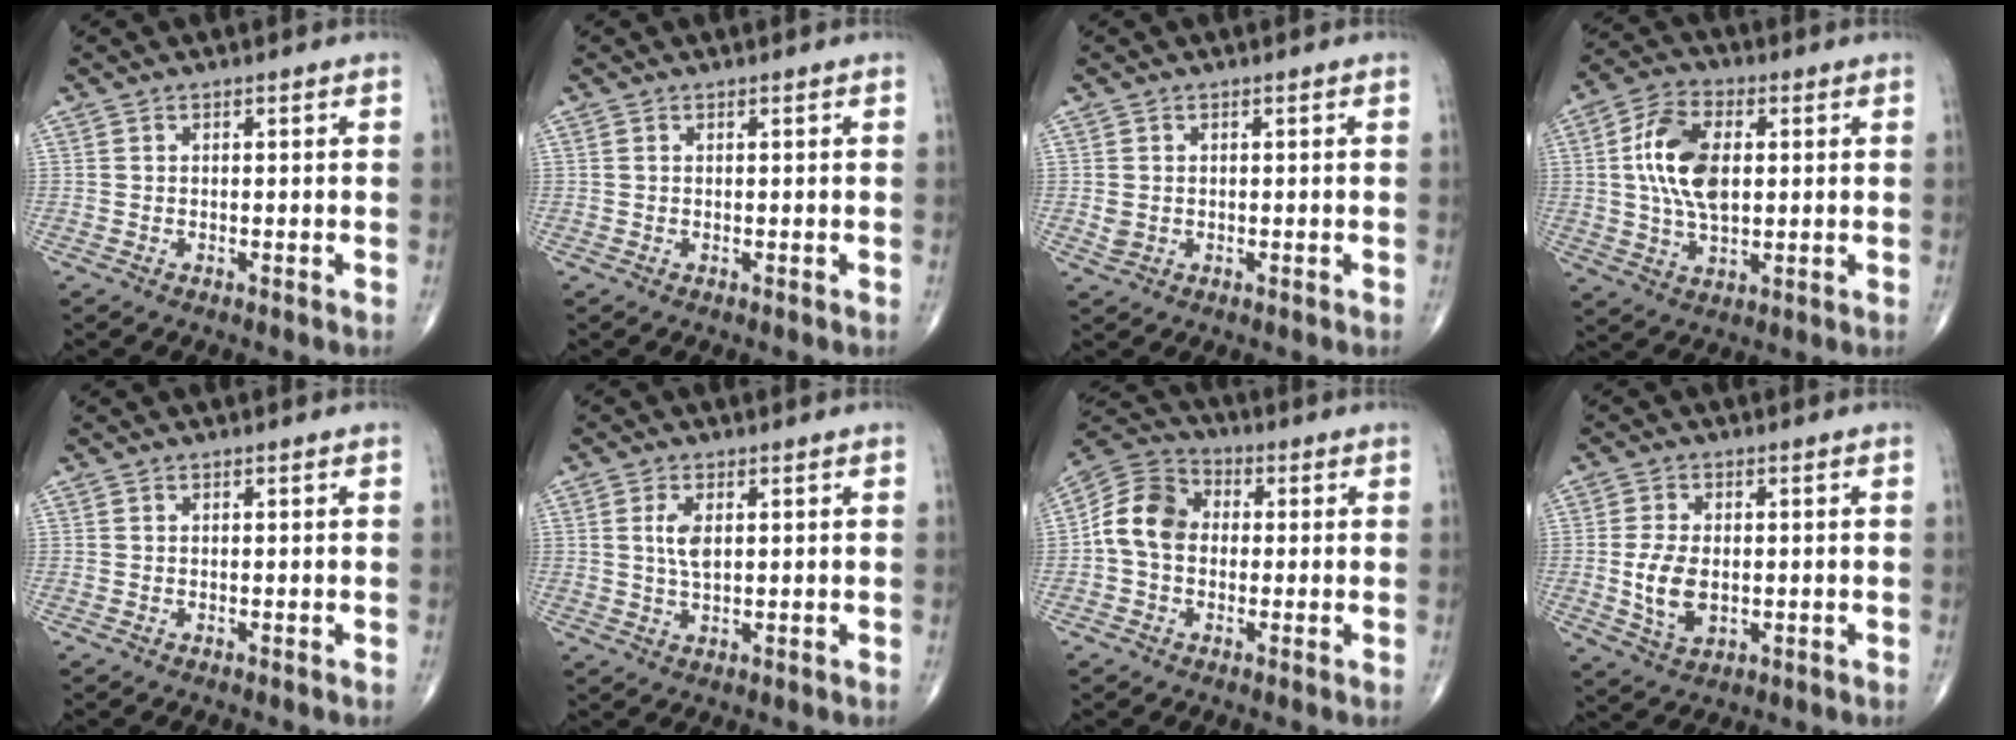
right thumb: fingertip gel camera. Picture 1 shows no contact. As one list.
[{"total": 0.0}, {"total": 1.7, "force": [0.0, 1.4, 0.9], "torque": [-0.017, 0.002, 0.005]}, {"total": 12.7, "force": [1.7, 7.2, 10.3], "torque": [-0.190, 0.006, 0.031]}, {"total": 0.0}, {"total": 4.0, "force": [0.9, 1.9, 3.4], "torque": [-0.069, -0.003, 0.020]}, {"total": 9.7, "force": [-0.2, 7.5, 6.2], "torque": [-0.104, 0.030, -0.019]}, {"total": 7.4, "force": [-0.6, 4.5, 5.9], "torque": [-0.105, -0.008, -0.005]}]